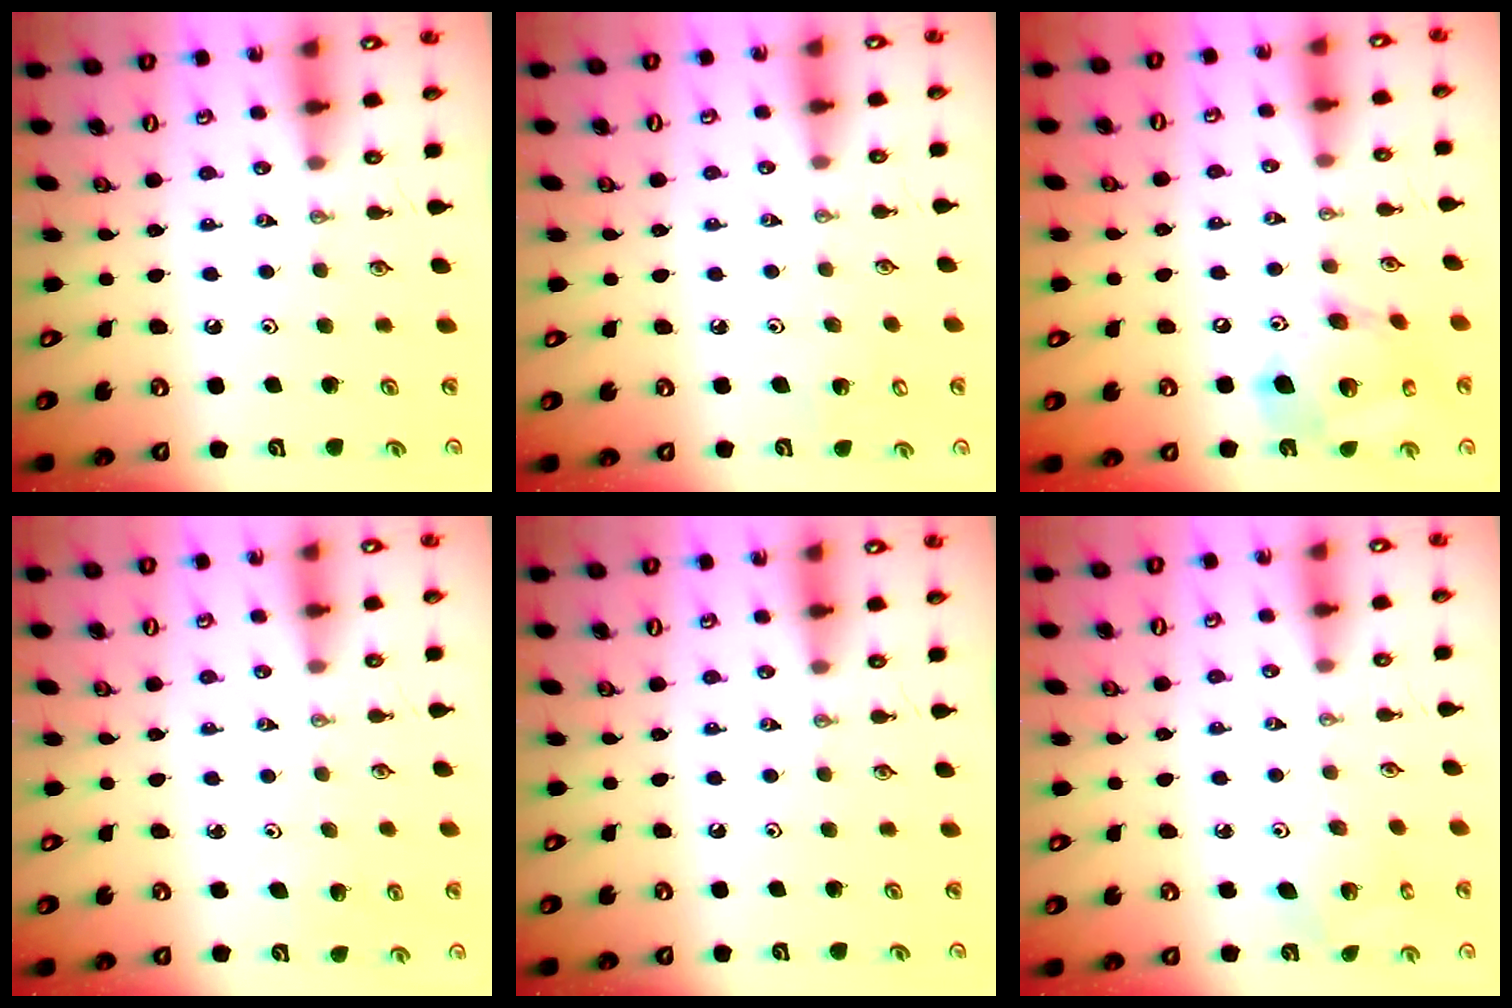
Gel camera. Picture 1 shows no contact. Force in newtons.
{"total": 4.2, "press": 4.2, "slide": 0.2}
{"total": 16.5, "press": 16.2, "slide": 3.1}
{"total": 2.9, "press": 2.6, "slide": 1.3}
{"total": 0.0}
{"total": 4.8, "press": 4.7, "slide": 0.5}